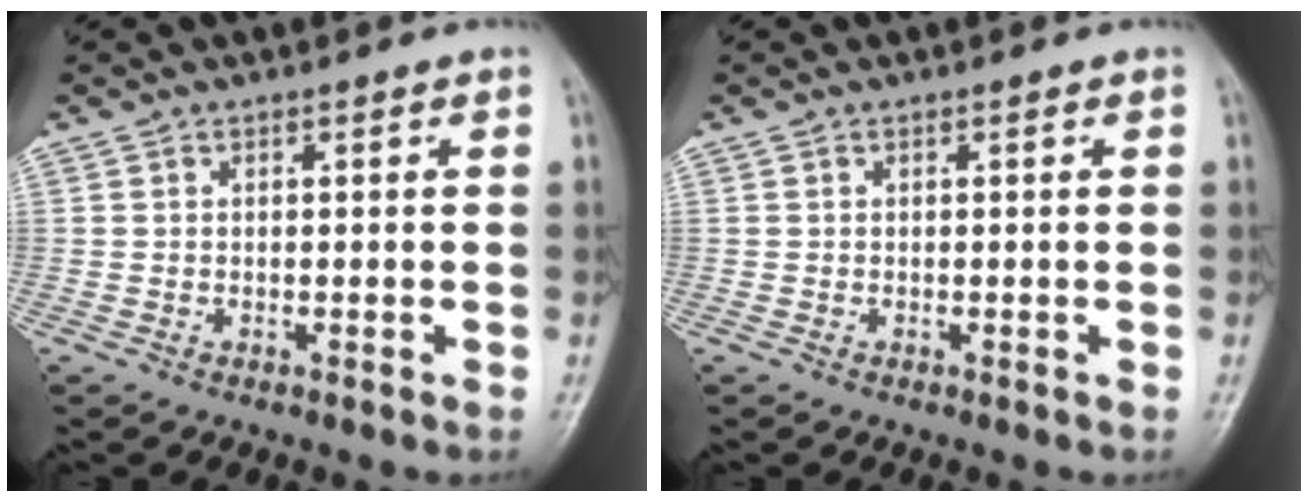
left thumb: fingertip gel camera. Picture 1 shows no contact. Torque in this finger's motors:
{"motor_torque": [0.00, 0.00, -0.06, -0.10, 0.02]}